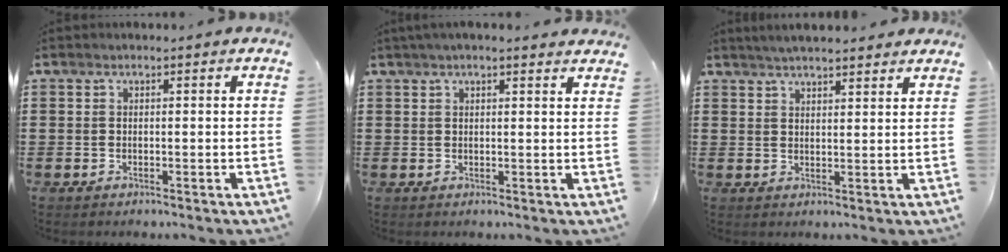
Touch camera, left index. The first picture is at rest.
{"total": 2.2, "force": [1.8, 0.1, 1.3], "torque": [-0.028, 0.004, 0.032]}
{"total": 3.3, "force": [3.2, 0.0, 0.8], "torque": [-0.023, -0.004, 0.059]}